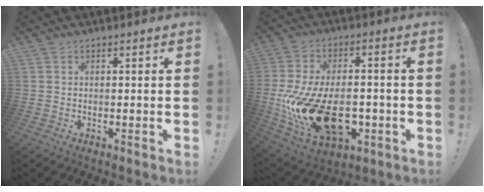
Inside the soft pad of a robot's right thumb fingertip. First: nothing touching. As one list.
[{"total": 22.5, "force": [-5.8, 13.6, 17.0], "torque": [-0.291, 0.024, -0.079]}]